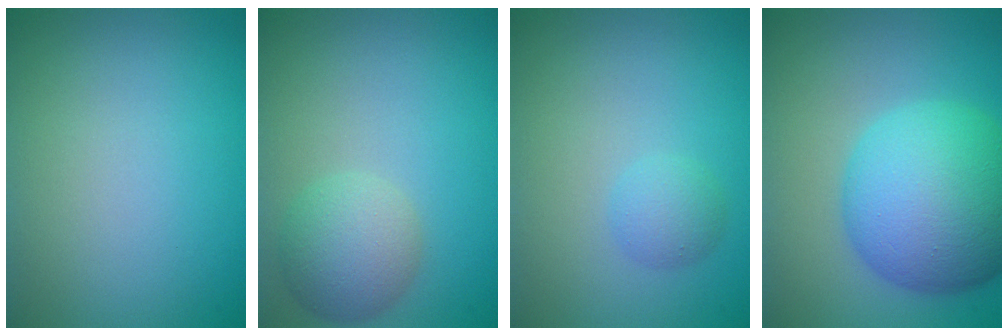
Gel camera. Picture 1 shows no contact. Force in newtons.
{"total": 3.7, "press": 3.7, "slide": 0.1}
{"total": 1.5, "press": 1.5, "slide": 0.0}
{"total": 10.9, "press": 10.9, "slide": 0.1}